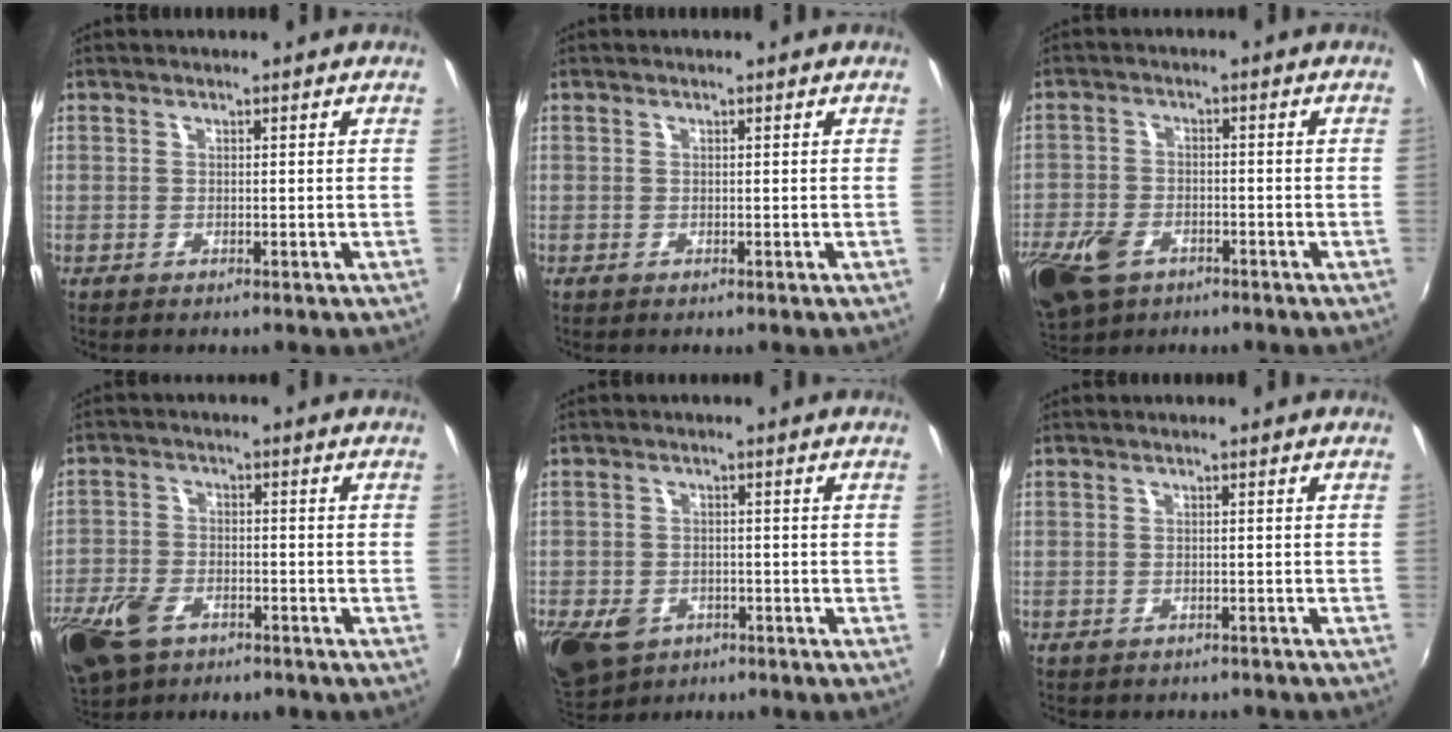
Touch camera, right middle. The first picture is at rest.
{"total": 0.0}
{"total": 12.5, "force": [-6.9, 7.7, 7.0], "torque": [-0.184, -0.024, -0.125]}
{"total": 12.1, "force": [-7.0, 6.8, 7.0], "torque": [-0.182, -0.022, -0.133]}
{"total": 9.8, "force": [-5.1, 6.6, 5.1], "torque": [-0.126, -0.022, -0.084]}
{"total": 3.0, "force": [-2.6, 1.1, 0.9], "torque": [-0.022, -0.012, -0.031]}